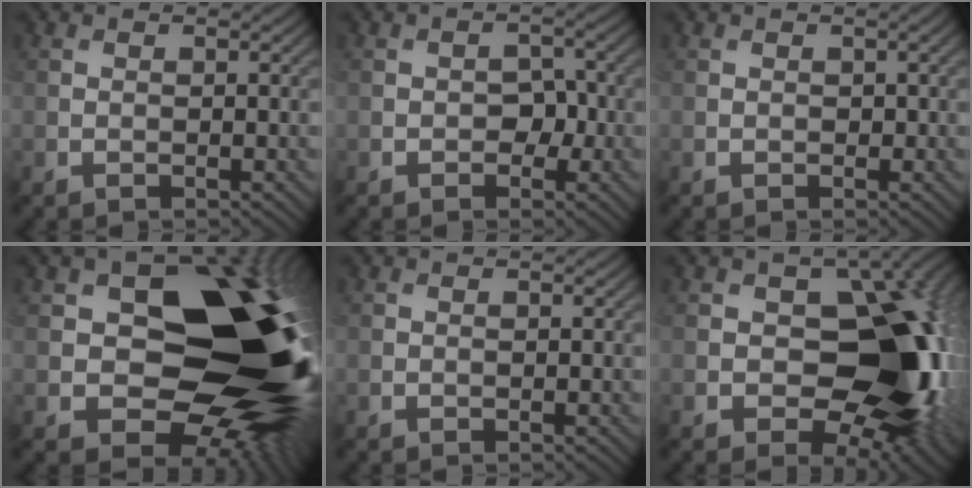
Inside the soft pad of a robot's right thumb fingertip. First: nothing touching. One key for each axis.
{"total": 2.2, "fx": -0.8, "fy": 1.6, "fz": 1.2, "tx": -0.006, "ty": 0.002, "tz": -0.013}
{"total": 0.0}
{"total": 21.3, "fx": 0.8, "fy": 13.9, "fz": 16.0, "tx": -0.184, "ty": -0.009, "tz": 0.012}
{"total": 0.0}
{"total": 15.0, "fx": -0.6, "fy": 10.2, "fz": 11.0, "tx": -0.126, "ty": -0.011, "tz": 0.000}